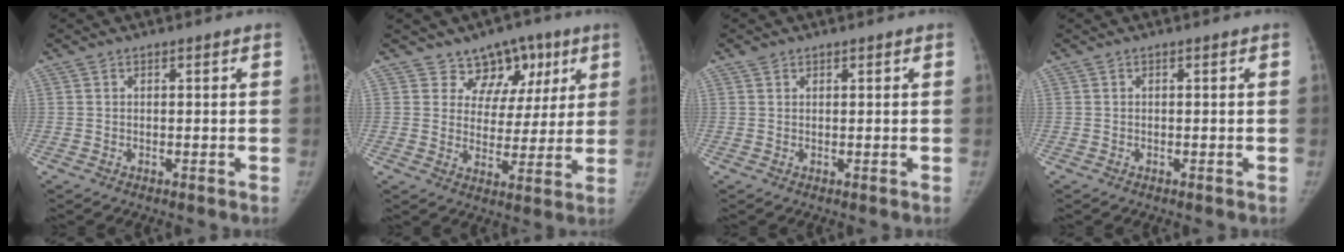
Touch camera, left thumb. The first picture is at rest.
{"total": 9.9, "force": [5.9, 7.3, 2.9], "torque": [0.010, -0.021, 0.088]}
{"total": 1.1, "force": [0.8, 0.7, 0.2], "torque": [0.002, 0.000, 0.013]}
{"total": 0.0}